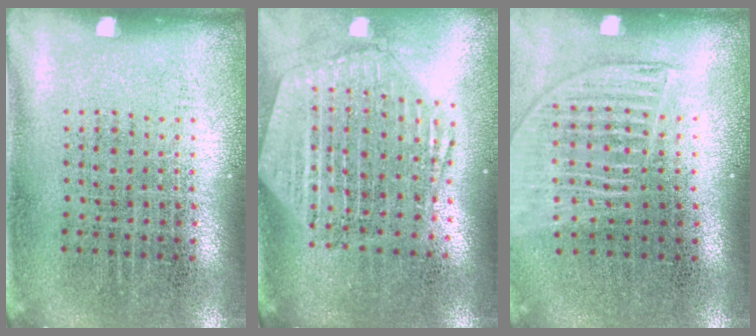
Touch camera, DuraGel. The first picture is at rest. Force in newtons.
{"total": 2.4, "press": 2.1, "slide": 1.2}
{"total": 1.4, "press": 1.3, "slide": 0.6}